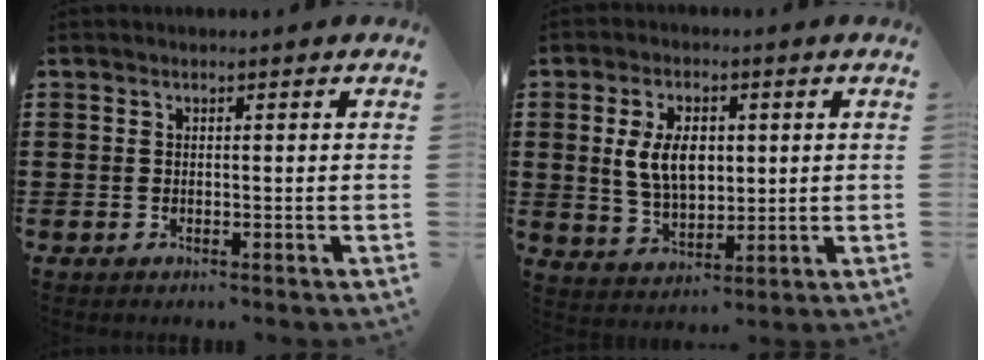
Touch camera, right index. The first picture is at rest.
{"total": 7.1, "force": [1.1, 4.1, 5.7], "torque": [-0.123, 0.007, 0.013]}